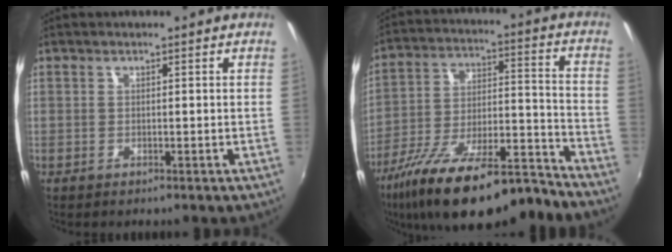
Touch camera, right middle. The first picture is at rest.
{"total": 22.4, "force": [-17.5, 5.0, 13.1], "torque": [-0.234, -0.036, -0.275]}